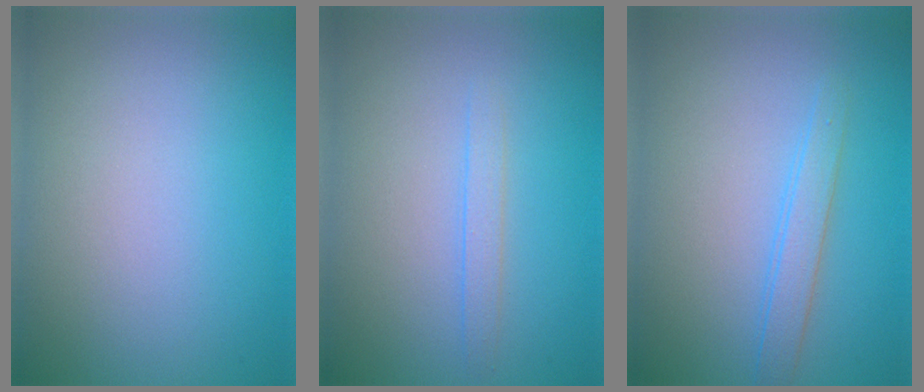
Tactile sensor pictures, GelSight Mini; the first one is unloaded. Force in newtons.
{"total": 1.2, "press": 1.2, "slide": 0.2}
{"total": 2.1, "press": 2.1, "slide": 0.1}